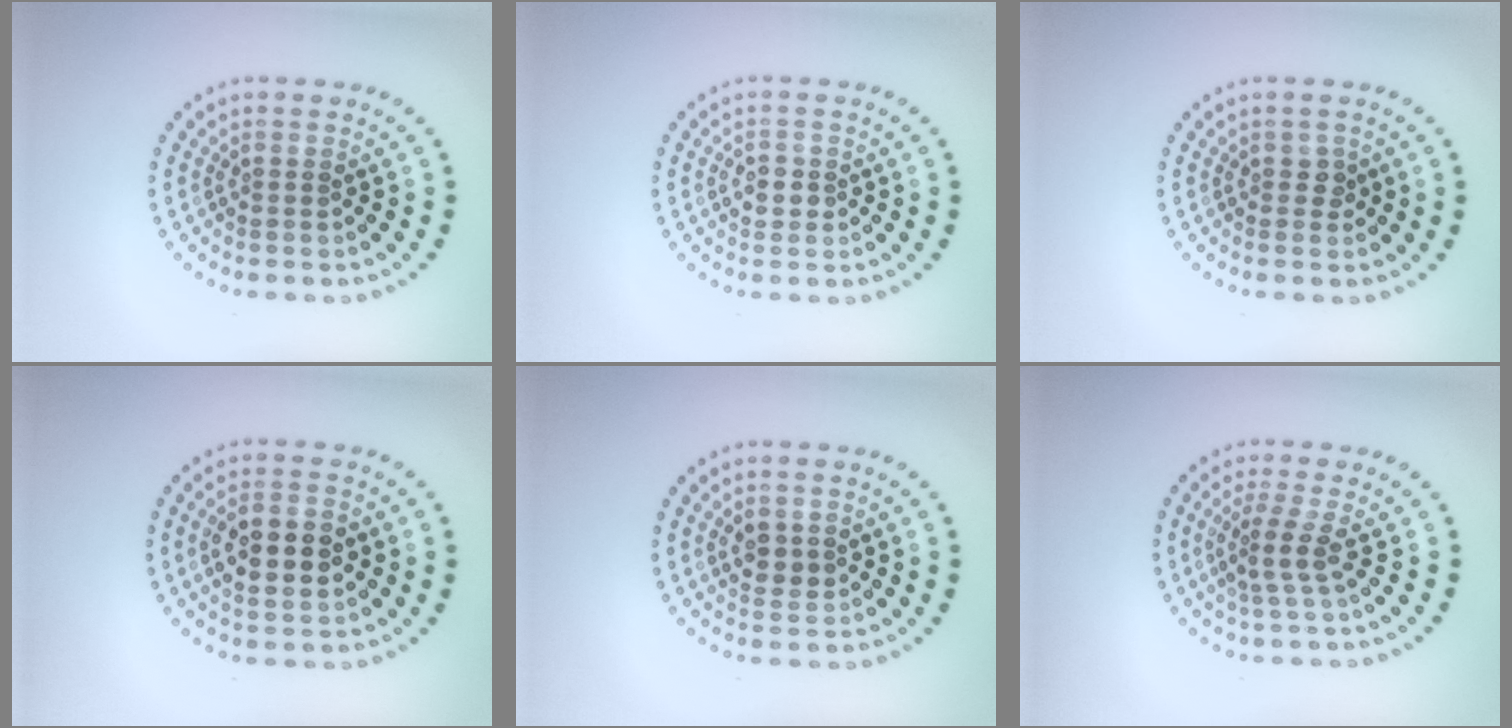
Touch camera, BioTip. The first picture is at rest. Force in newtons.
{"total": 1.5, "press": 1.5, "slide": 0.2}
{"total": 0.8, "press": 0.8, "slide": 0.3}
{"total": 4.1, "press": 4.0, "slide": 0.4}
{"total": 1.7, "press": 1.7, "slide": 0.5}
{"total": 2.3, "press": 1.6, "slide": 1.7}